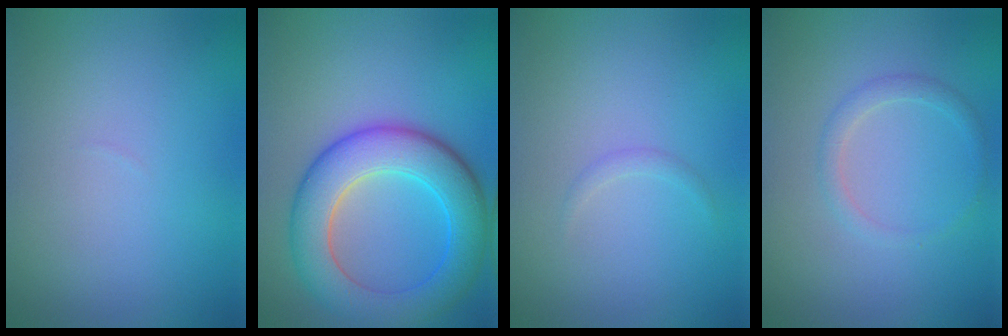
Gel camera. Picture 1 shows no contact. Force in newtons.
{"total": 8.0, "press": 8.0, "slide": 0.4}
{"total": 0.7, "press": 0.7, "slide": 0.1}
{"total": 1.5, "press": 1.5, "slide": 0.2}